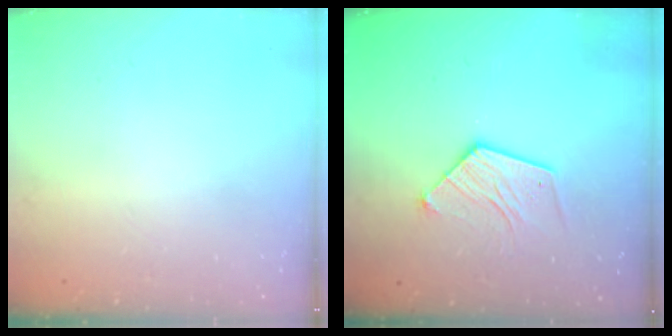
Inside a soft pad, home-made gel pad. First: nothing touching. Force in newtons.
{"total": 10.7, "press": 10.7, "slide": 1.1}